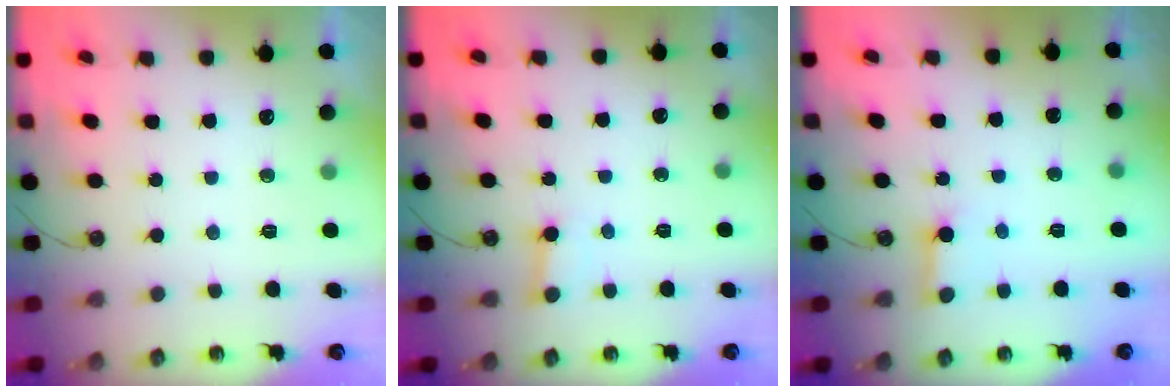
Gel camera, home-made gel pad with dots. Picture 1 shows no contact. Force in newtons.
{"total": 2.9, "press": 2.9, "slide": 0.2}
{"total": 2.8, "press": 2.7, "slide": 0.3}